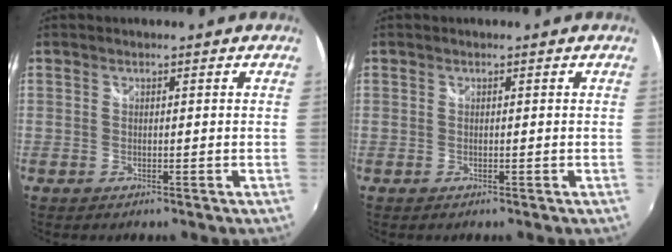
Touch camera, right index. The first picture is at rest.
{"total": 0.0}